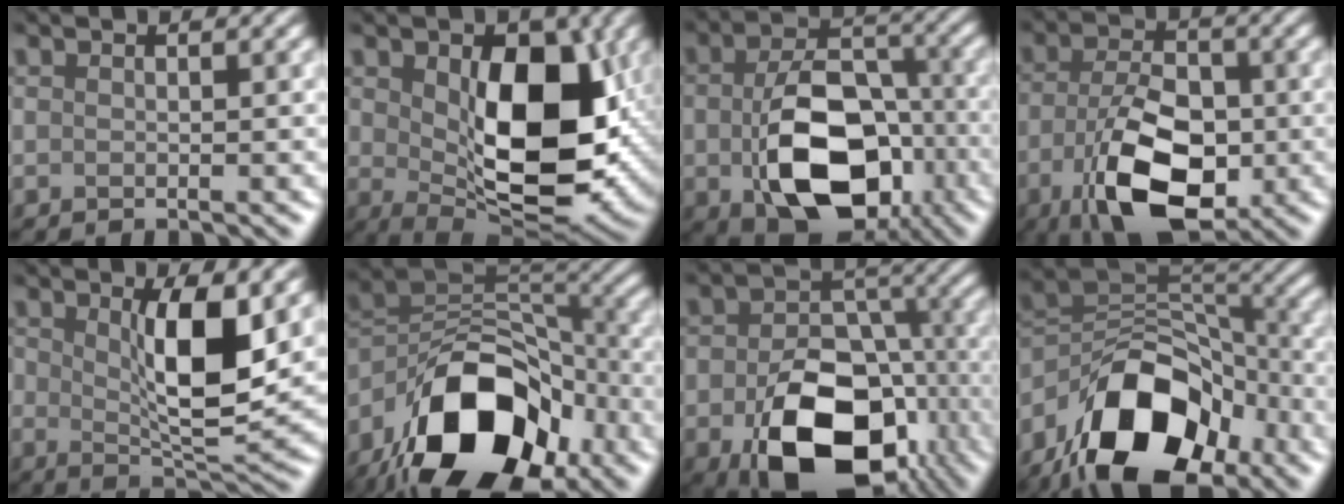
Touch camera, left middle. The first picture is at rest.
{"total": 11.1, "force": [0.8, 6.1, 9.3], "torque": [-0.134, -0.006, 0.028]}
{"total": 10.8, "force": [-3.0, 7.1, 7.6], "torque": [-0.152, -0.017, -0.036]}
{"total": 9.0, "force": [-4.0, 4.5, 6.7], "torque": [-0.136, -0.001, -0.069]}
{"total": 5.7, "force": [1.0, 1.3, 5.5], "torque": [-0.102, -0.003, 0.025]}
{"total": 14.6, "force": [-8.3, 8.4, 8.7], "torque": [-0.154, 0.012, -0.153]}
{"total": 14.0, "force": [-6.0, 9.0, 9.0], "torque": [-0.173, -0.046, -0.071]}
{"total": 13.2, "force": [-7.8, 7.4, 7.6], "torque": [-0.127, 0.020, -0.141]}